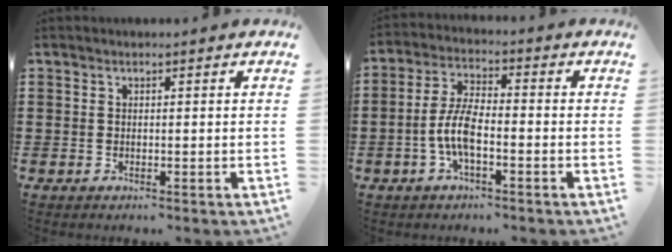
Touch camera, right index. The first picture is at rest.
{"total": 6.7, "force": [-2.1, 2.2, 5.9], "torque": [-0.143, -0.010, -0.046]}